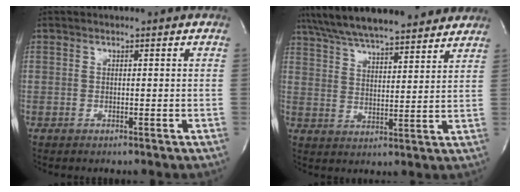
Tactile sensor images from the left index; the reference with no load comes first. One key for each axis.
{"total": 20.1, "fx": 17.3, "fy": 3.6, "fz": 9.6, "tx": -0.164, "ty": 0.040, "tz": 0.258}